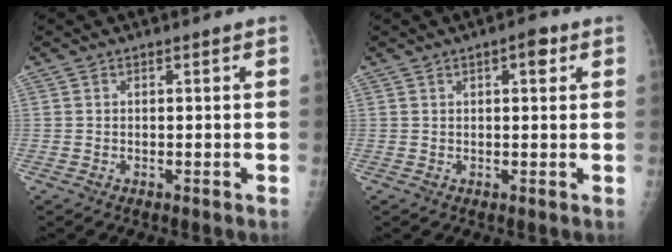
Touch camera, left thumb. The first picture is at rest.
{"total": 3.3, "force": [1.4, 1.3, 2.6], "torque": [-0.028, 0.000, 0.016]}